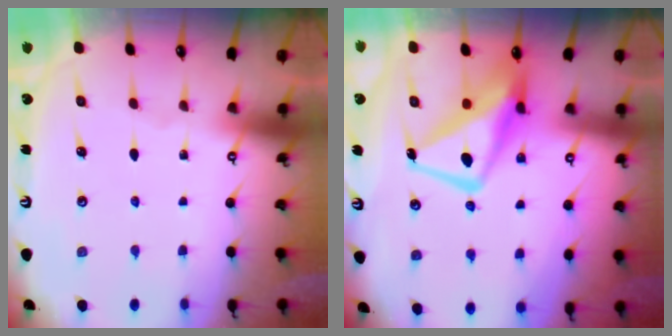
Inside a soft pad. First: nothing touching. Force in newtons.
{"total": 10.4, "press": 10.3, "slide": 1.7}